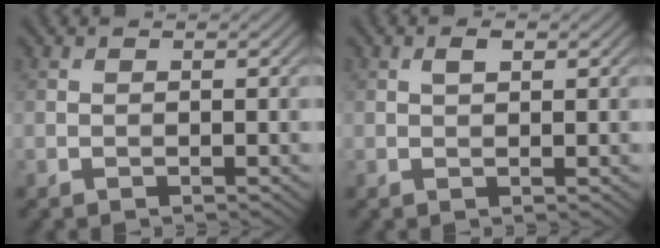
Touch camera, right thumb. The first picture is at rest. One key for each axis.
{"total": 1.5, "fx": 0.6, "fy": 0.6, "fz": 1.2, "tx": -0.024, "ty": 0.001, "tz": 0.009}